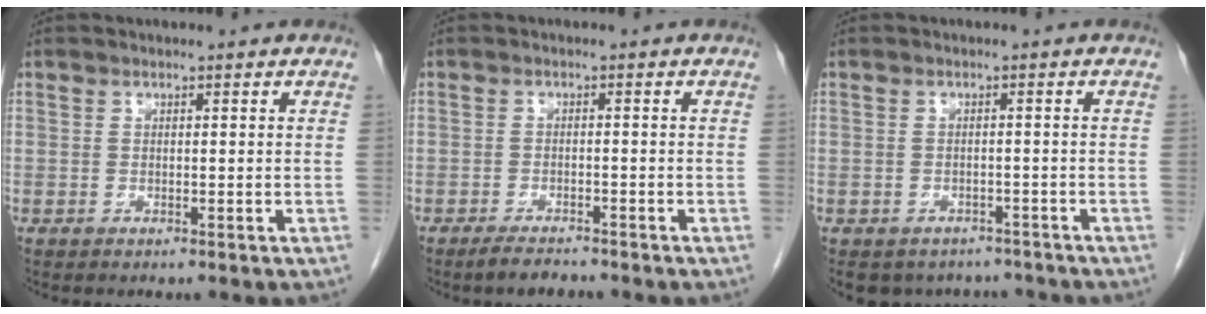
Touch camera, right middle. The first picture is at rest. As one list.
[{"total": 2.8, "force": [-2.5, 0.5, 1.2], "torque": [-0.028, -0.005, -0.041]}, {"total": 7.6, "force": [-6.6, 3.8, 0.8], "torque": [-0.002, 0.010, -0.078]}]